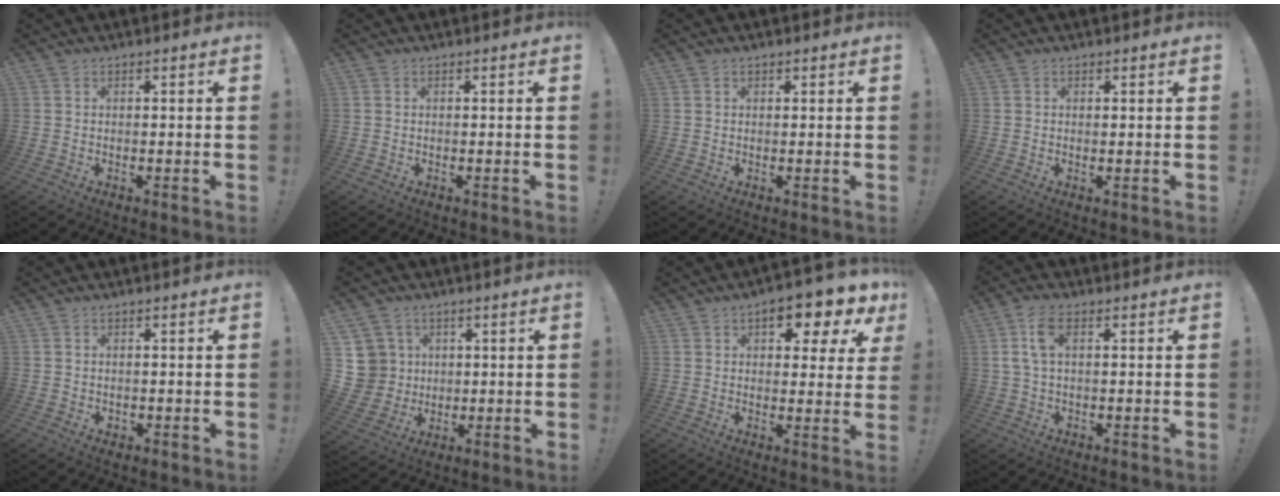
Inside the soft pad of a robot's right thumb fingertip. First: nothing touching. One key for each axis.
{"total": 0.0}
{"total": 0.6, "fx": 0.5, "fy": 0.3, "fz": 0.1, "tx": 0.000, "ty": -0.001, "tz": 0.009}
{"total": 0.6, "fx": 0.4, "fy": 0.0, "fz": 0.4, "tx": -0.001, "ty": -0.003, "tz": 0.005}
{"total": 0.7, "fx": 0.2, "fy": 0.7, "fz": 0.1, "tx": -0.002, "ty": 0.003, "tz": 0.002}
{"total": 8.0, "fx": 2.6, "fy": 7.5, "fz": 1.1, "tx": -0.030, "ty": -0.015, "tz": 0.060}
{"total": 8.2, "fx": 4.0, "fy": 4.0, "fz": 5.9, "tx": -0.072, "ty": -0.024, "tz": 0.067}
{"total": 6.1, "fx": 1.9, "fy": 2.6, "fz": 5.2, "tx": -0.101, "ty": 0.004, "tz": 0.033}